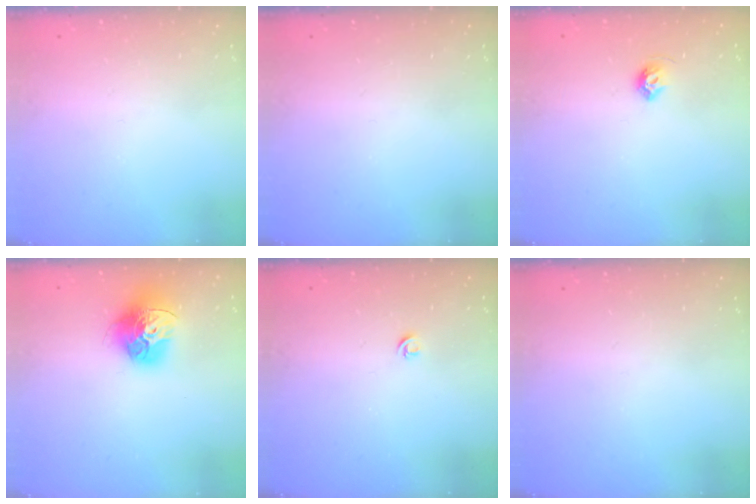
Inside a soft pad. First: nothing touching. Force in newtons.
{"total": 0.0}
{"total": 5.6, "press": 5.5, "slide": 1.0}
{"total": 16.0, "press": 15.9, "slide": 1.7}
{"total": 3.6, "press": 3.6, "slide": 0.5}
{"total": 0.0}